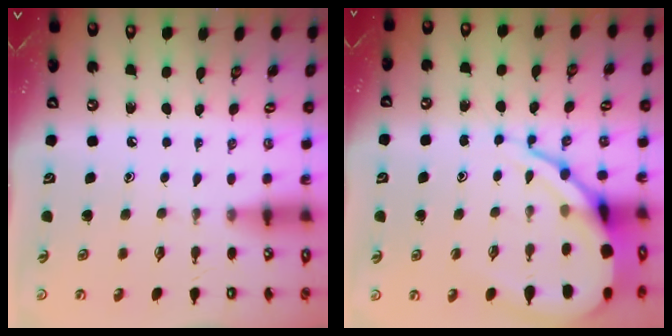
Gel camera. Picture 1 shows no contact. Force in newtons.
{"total": 12.8, "press": 12.7, "slide": 1.4}